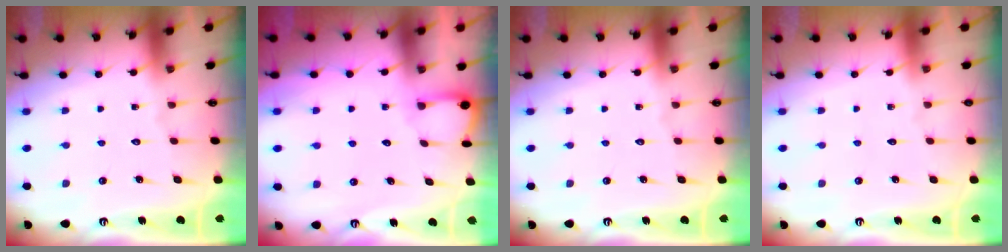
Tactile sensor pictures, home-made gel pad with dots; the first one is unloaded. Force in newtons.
{"total": 2.7, "press": 2.7, "slide": 0.2}
{"total": 0.0}
{"total": 0.0}